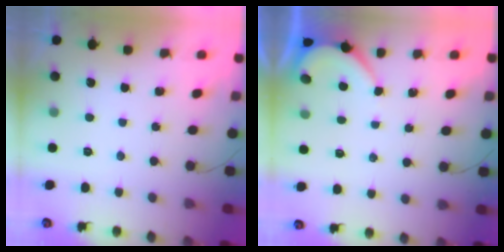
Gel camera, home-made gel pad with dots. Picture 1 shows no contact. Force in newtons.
{"total": 1.9, "press": 1.9, "slide": 0.3}